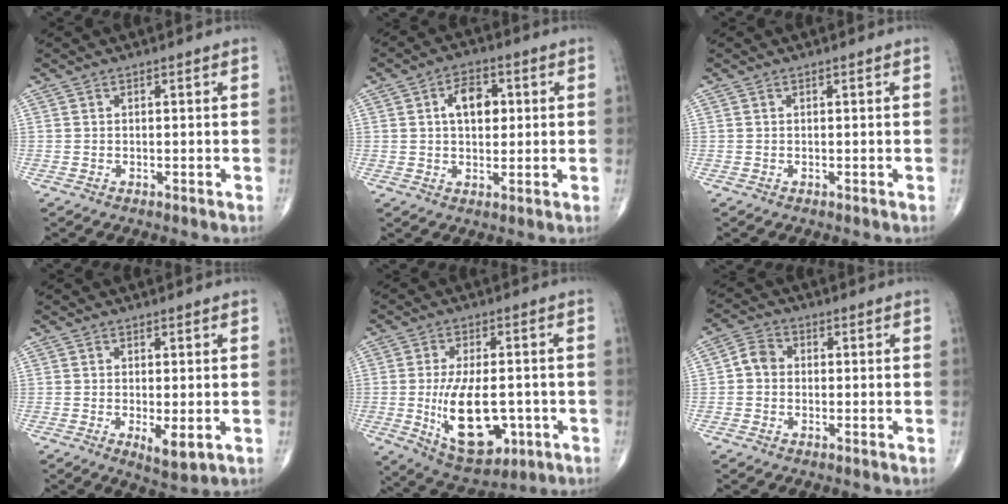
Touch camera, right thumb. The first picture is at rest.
{"total": 7.4, "force": [1.6, 4.6, 5.6], "torque": [-0.070, 0.005, 0.024]}
{"total": 0.0}
{"total": 4.3, "force": [-0.9, 1.4, 3.9], "torque": [-0.061, -0.014, -0.012]}
{"total": 15.0, "force": [-3.0, 7.6, 12.6], "torque": [-0.198, -0.005, -0.029]}
{"total": 4.0, "force": [-0.2, 3.4, 2.0], "torque": [-0.027, 0.012, -0.011]}